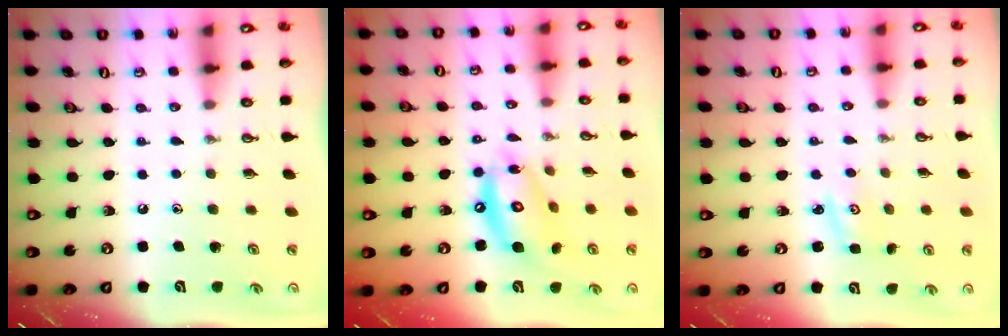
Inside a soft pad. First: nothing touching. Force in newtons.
{"total": 13.9, "press": 13.9, "slide": 1.1}
{"total": 2.5, "press": 2.5, "slide": 0.4}